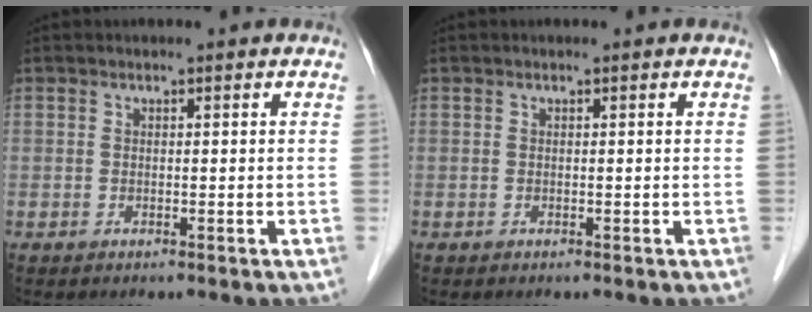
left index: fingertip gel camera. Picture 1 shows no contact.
{"total": 0.0}